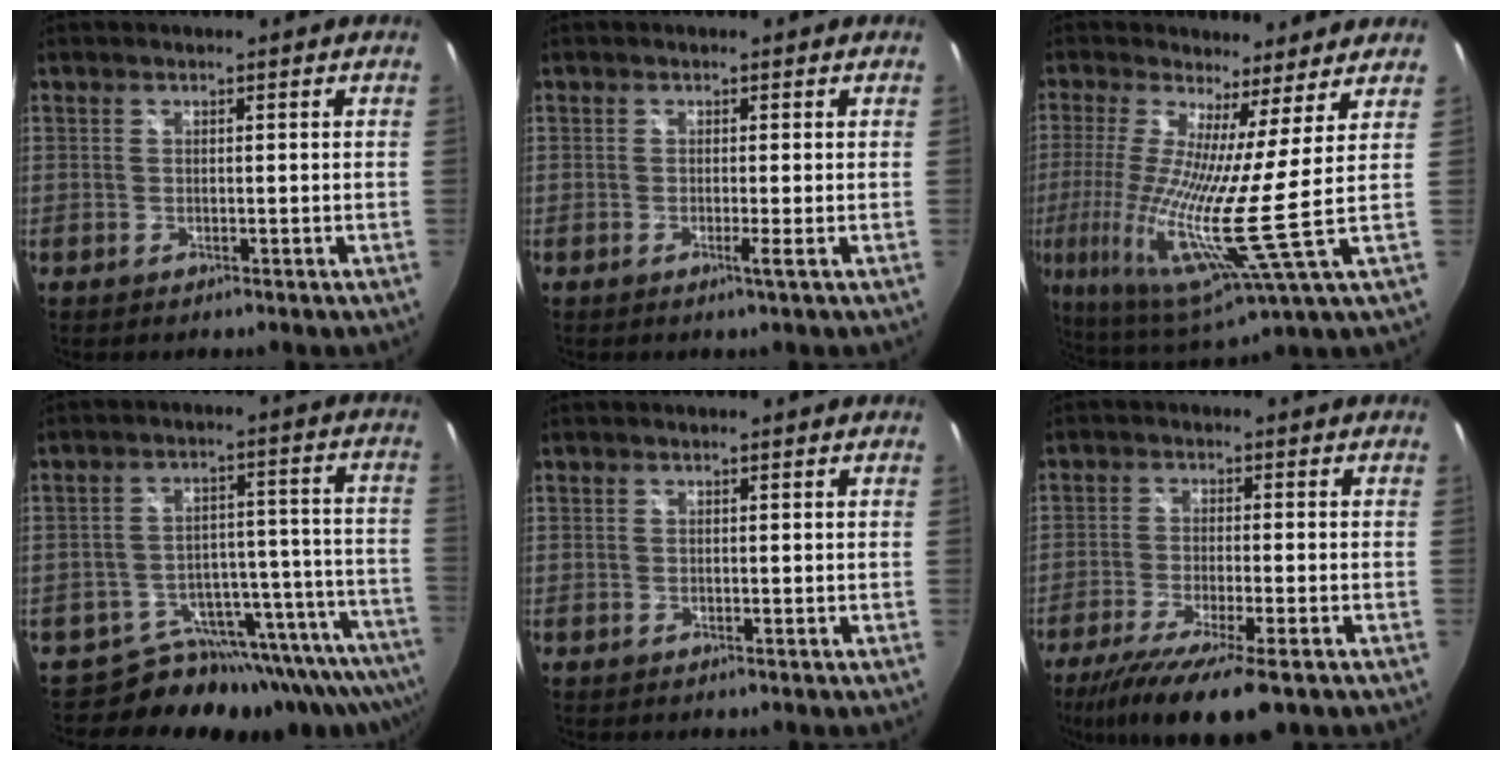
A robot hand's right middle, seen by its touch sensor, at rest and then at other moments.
{"total": 0.9, "force": [-0.2, -0.4, 0.8], "torque": [-0.011, -0.006, -0.006]}
{"total": 14.7, "force": [0.6, -1.0, 14.6], "torque": [-0.275, -0.048, 0.004]}
{"total": 19.6, "force": [-18.7, 5.4, 2.8], "torque": [-0.020, 0.032, -0.261]}
{"total": 0.0}
{"total": 13.2, "force": [-9.1, 2.0, 9.4], "torque": [-0.189, -0.047, -0.152]}